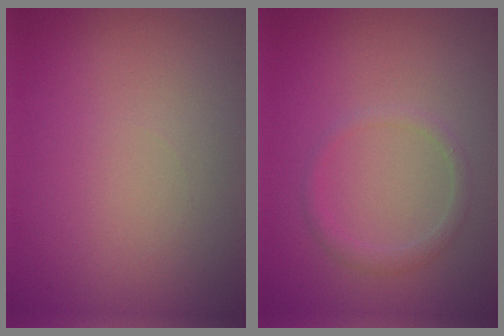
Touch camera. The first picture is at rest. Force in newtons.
{"total": 1.3, "press": 1.3, "slide": 0.0}